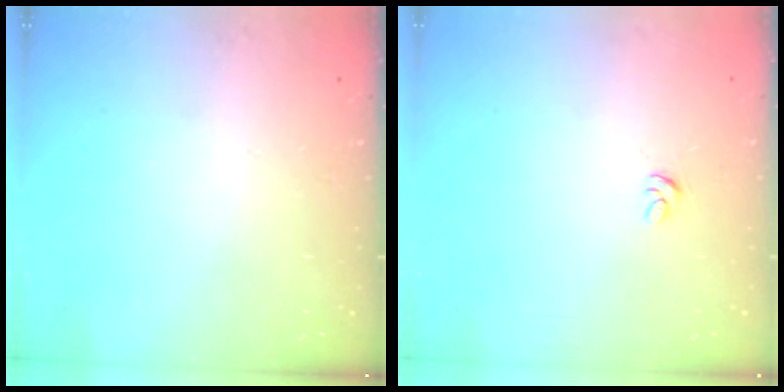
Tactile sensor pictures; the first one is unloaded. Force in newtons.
{"total": 3.1, "press": 3.1, "slide": 0.2}